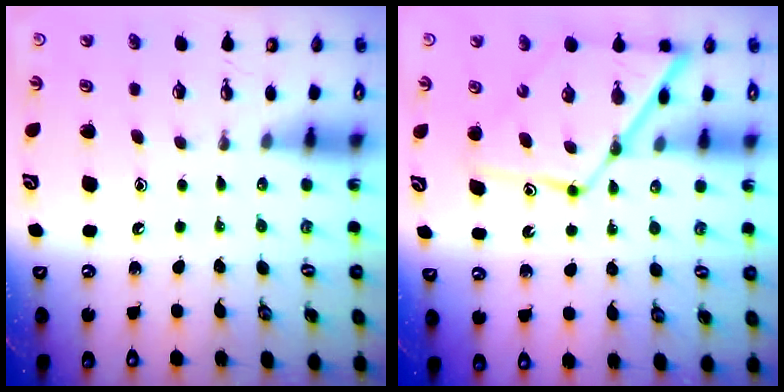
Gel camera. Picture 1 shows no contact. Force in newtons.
{"total": 12.3, "press": 12.2, "slide": 1.3}